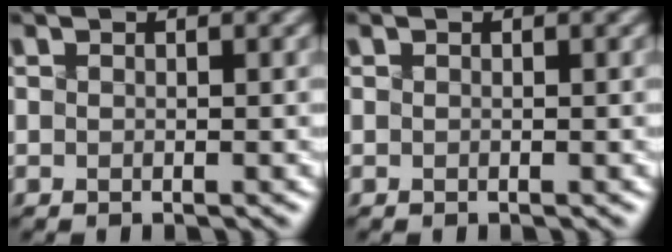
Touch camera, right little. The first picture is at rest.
{"total": 0.5, "force": [0.3, 0.3, 0.3], "torque": [-0.008, 0.005, 0.001]}